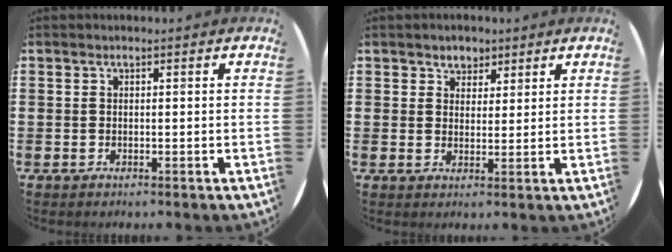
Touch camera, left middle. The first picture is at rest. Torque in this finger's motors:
{"motor_torque": [0.19, -0.14, 0.02, 0.03]}